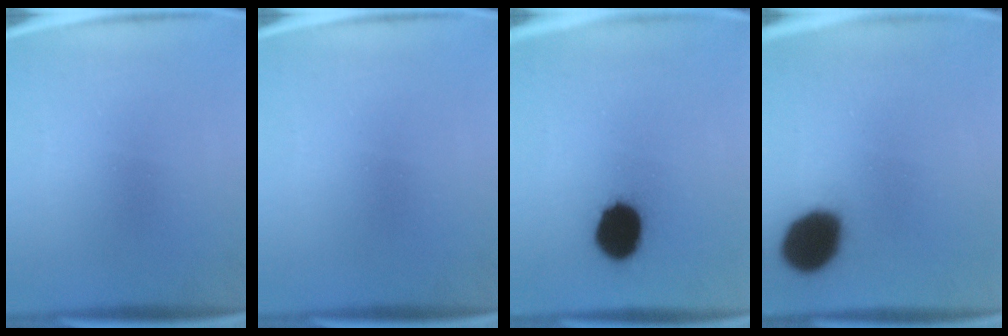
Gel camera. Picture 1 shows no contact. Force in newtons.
{"total": 0.0}
{"total": 13.3}
{"total": 15.0}